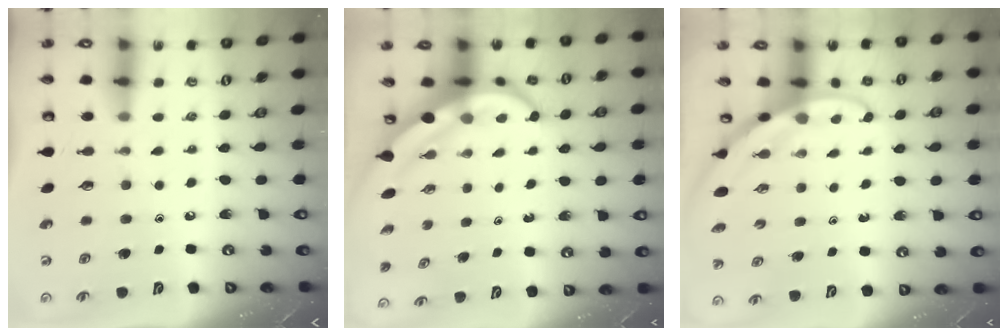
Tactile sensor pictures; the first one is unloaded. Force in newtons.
{"total": 7.5, "press": 7.3, "slide": 1.4}
{"total": 2.7, "press": 2.7, "slide": 0.0}